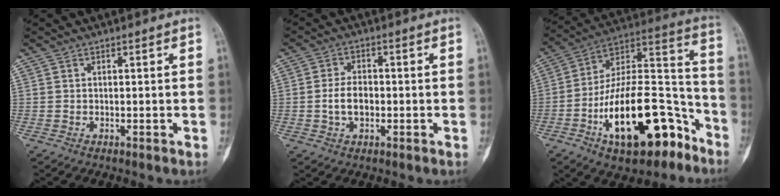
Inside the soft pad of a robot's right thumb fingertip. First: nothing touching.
{"total": 5.1, "force": [-0.8, 3.3, 3.8], "torque": [-0.066, 0.012, -0.015]}
{"total": 26.2, "force": [-12.2, 11.7, 20.0], "torque": [-0.314, 0.089, -0.193]}